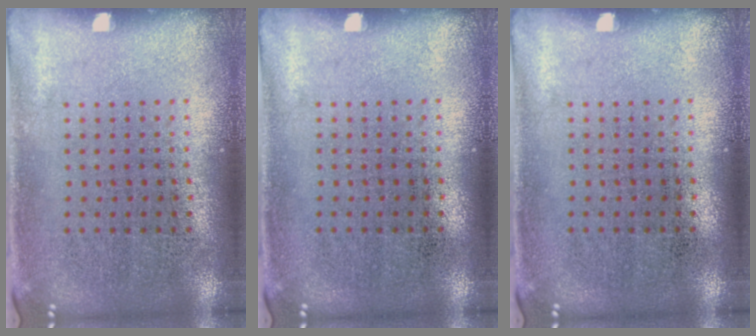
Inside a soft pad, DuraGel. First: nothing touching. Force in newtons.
{"total": 0.0}
{"total": 0.0}